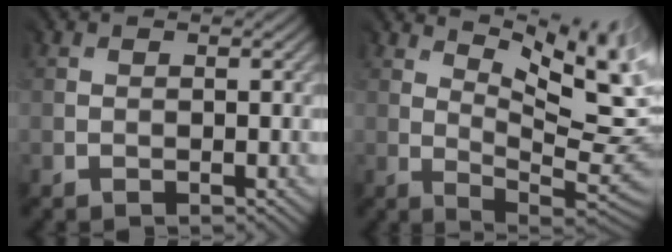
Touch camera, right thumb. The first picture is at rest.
{"total": 13.8, "force": [6.2, 4.2, 11.6], "torque": [-0.175, 0.025, 0.101]}